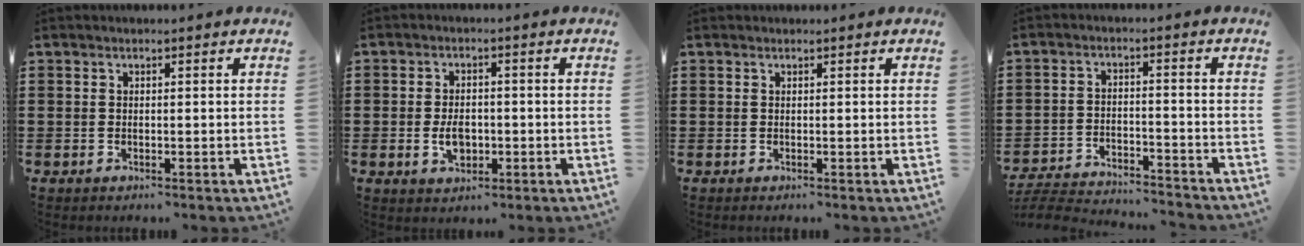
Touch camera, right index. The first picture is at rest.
{"total": 3.8, "force": [-0.8, 2.4, 2.8], "torque": [-0.047, -0.002, -0.014]}
{"total": 0.0}
{"total": 4.6, "force": [-4.6, 0.1, 0.8], "torque": [-0.029, -0.004, -0.097]}